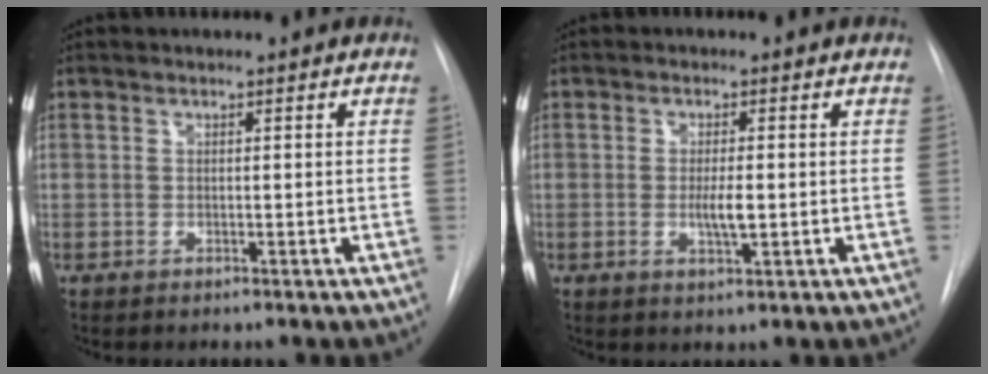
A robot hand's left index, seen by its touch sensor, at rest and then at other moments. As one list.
[{"total": 3.1, "force": [-0.7, 0.6, 3.0], "torque": [-0.056, -0.009, -0.010]}]